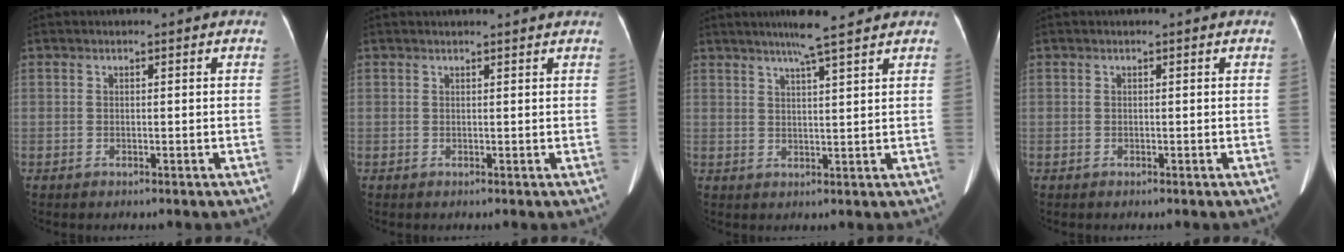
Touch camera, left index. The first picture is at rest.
{"total": 3.9, "force": [3.8, 0.0, 1.1], "torque": [-0.013, 0.022, 0.043]}
{"total": 5.7, "force": [4.2, -0.5, 3.8], "torque": [-0.065, 0.011, 0.069]}
{"total": 0.0}